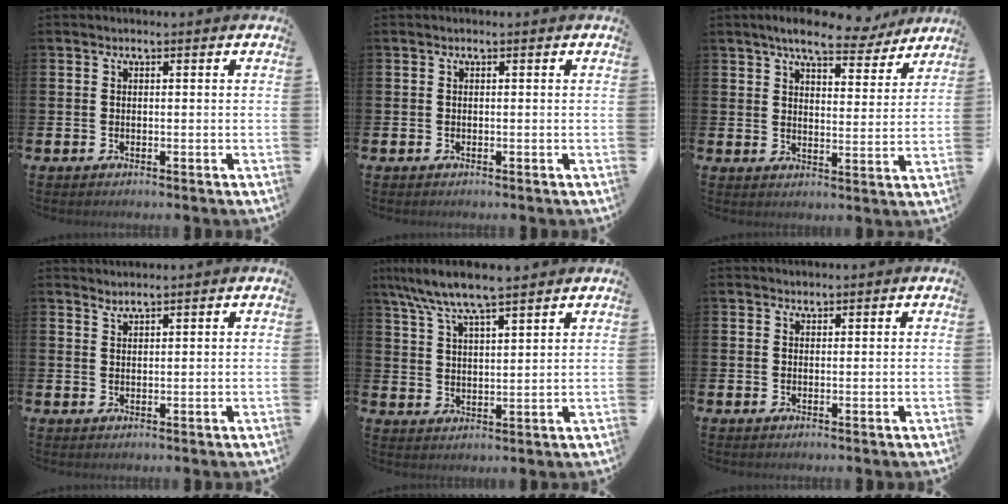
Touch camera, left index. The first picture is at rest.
{"total": 0.0}
{"total": 7.6, "force": [6.7, 1.7, 3.0], "torque": [-0.057, -0.031, 0.115]}
{"total": 1.5, "force": [1.5, 0.0, -0.1], "torque": [0.000, -0.003, 0.029]}
{"total": 7.1, "force": [6.5, 0.5, 2.8], "torque": [-0.076, -0.025, 0.117]}
{"total": 0.9, "force": [0.9, 0.3, -0.1], "torque": [0.009, 0.000, 0.015]}